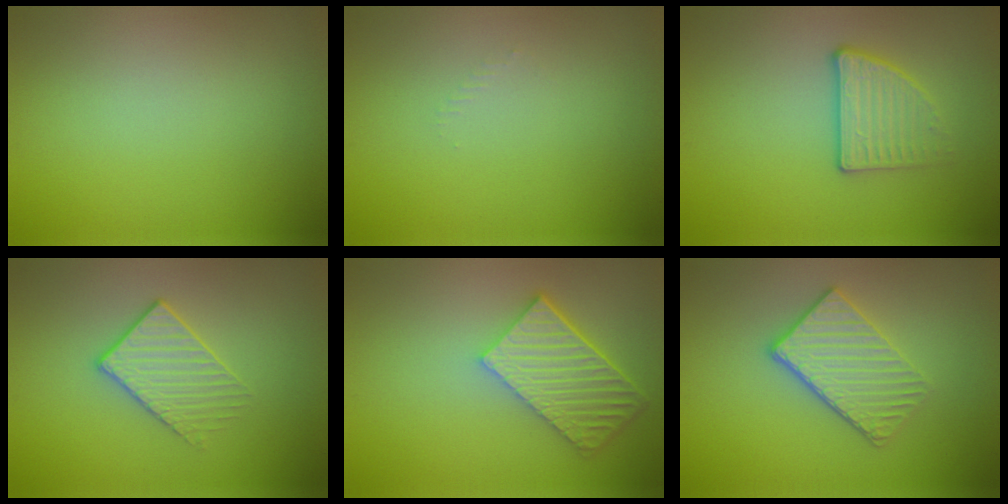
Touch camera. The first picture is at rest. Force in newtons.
{"total": 0.5, "press": 0.5, "slide": 0.2}
{"total": 2.8, "press": 2.3, "slide": 1.5}
{"total": 2.2, "press": 1.9, "slide": 1.2}
{"total": 5.9, "press": 4.3, "slide": 4.0}
{"total": 3.8, "press": 3.2, "slide": 2.0}